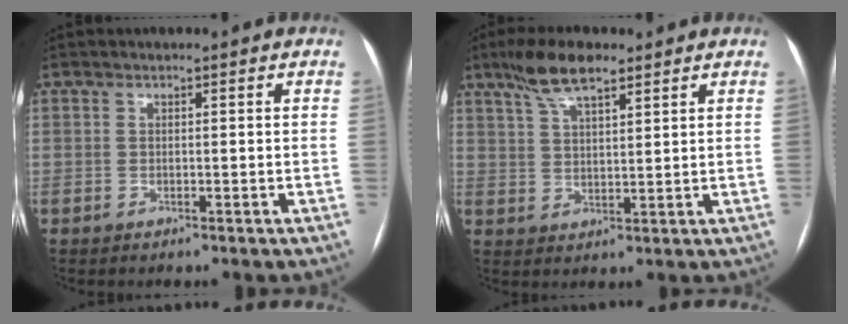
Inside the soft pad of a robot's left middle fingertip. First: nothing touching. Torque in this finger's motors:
{"motor_torque": [0.67, -0.70, 0.11, 0.02]}